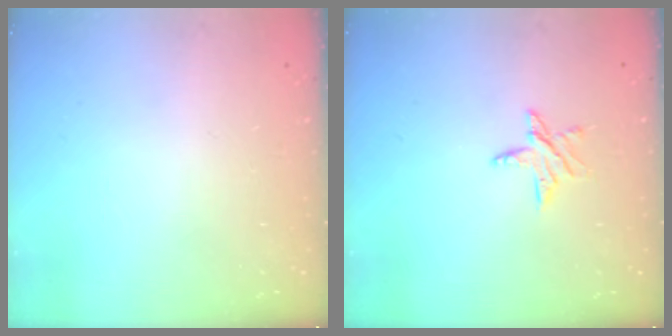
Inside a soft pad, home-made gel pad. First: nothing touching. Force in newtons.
{"total": 5.9, "press": 5.9, "slide": 0.4}